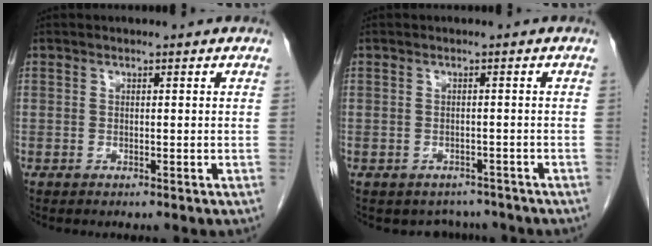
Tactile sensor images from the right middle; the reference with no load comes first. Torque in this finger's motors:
{"motor_torque": [0.01, -0.01, -0.03, -0.01]}